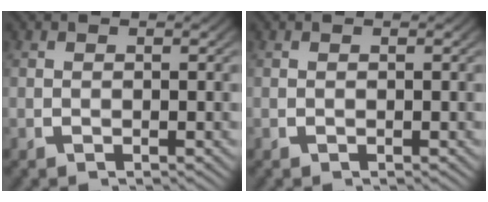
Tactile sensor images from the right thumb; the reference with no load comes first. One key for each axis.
{"total": 0.0}